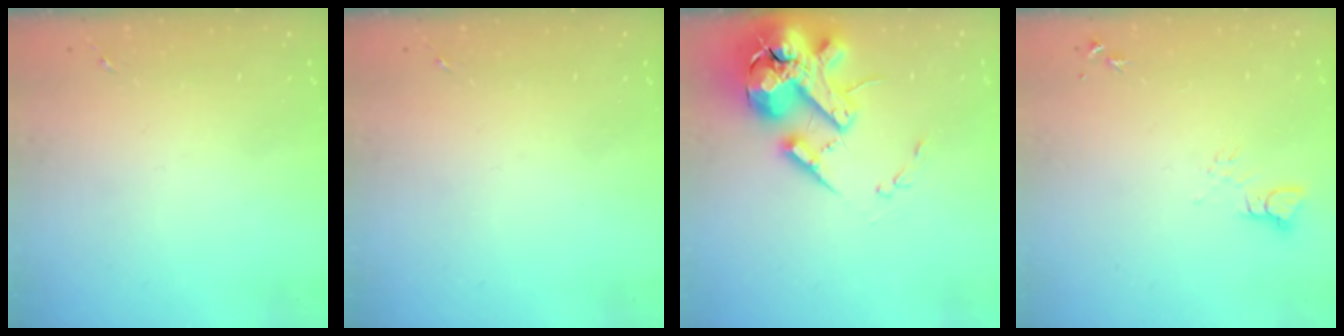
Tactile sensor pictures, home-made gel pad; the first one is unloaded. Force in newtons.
{"total": 0.0}
{"total": 18.6, "press": 18.4, "slide": 3.1}
{"total": 4.0, "press": 3.9, "slide": 0.3}